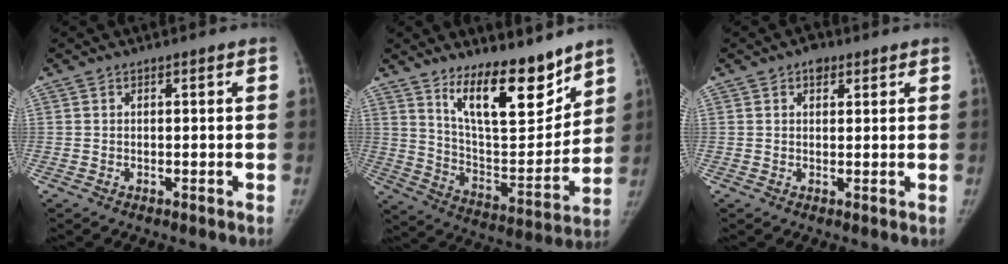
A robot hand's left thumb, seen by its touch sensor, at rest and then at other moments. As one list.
[{"total": 16.8, "force": [12.1, 5.7, 10.1], "torque": [-0.111, -0.096, 0.211]}, {"total": 2.9, "force": [1.6, 2.0, 1.3], "torque": [-0.003, -0.005, 0.020]}]